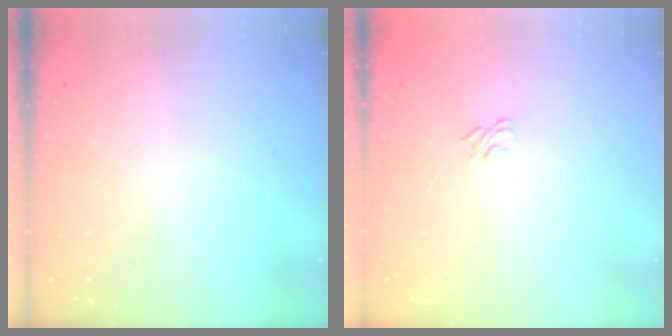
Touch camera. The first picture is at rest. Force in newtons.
{"total": 4.2, "press": 4.0, "slide": 1.1}